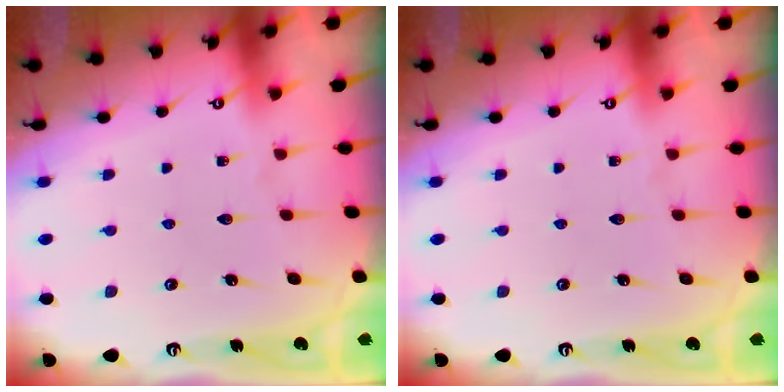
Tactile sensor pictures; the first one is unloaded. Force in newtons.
{"total": 0.0}